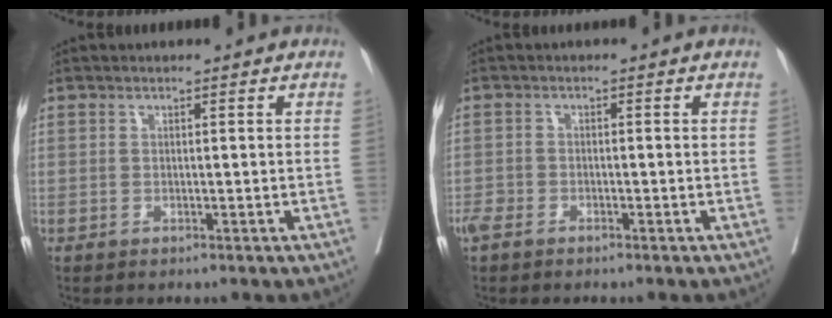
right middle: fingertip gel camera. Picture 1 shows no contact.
{"total": 2.5, "force": [-2.0, 1.2, 1.1], "torque": [-0.026, -0.002, -0.038]}